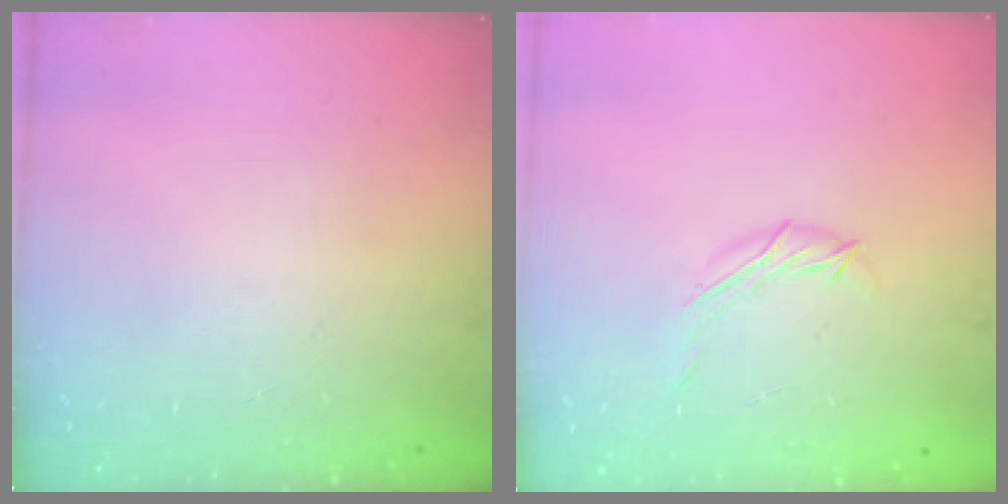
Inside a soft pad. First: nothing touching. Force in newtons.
{"total": 4.5, "press": 4.4, "slide": 0.9}